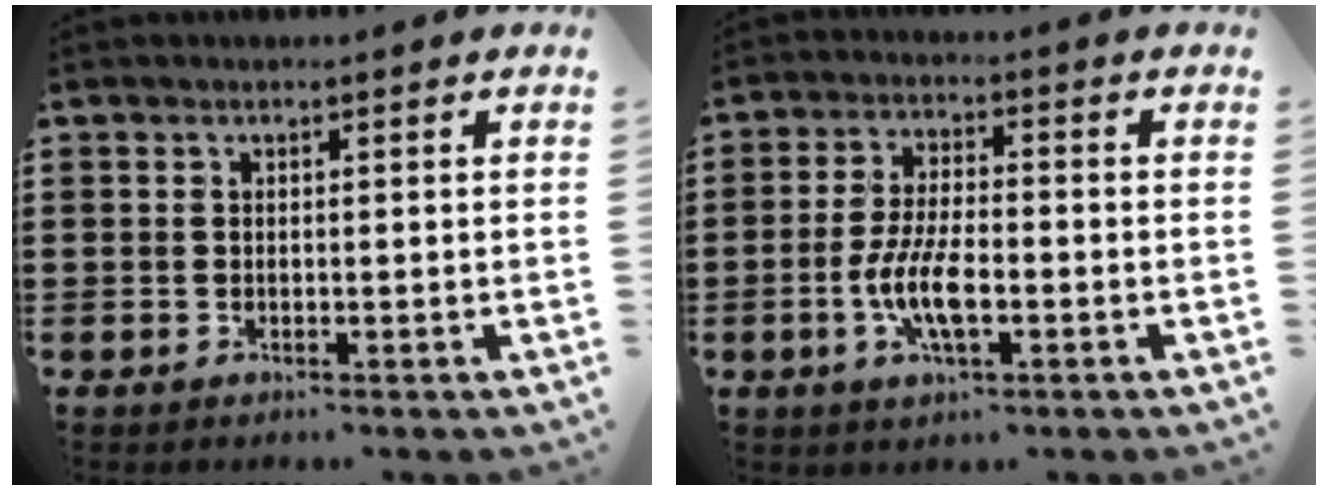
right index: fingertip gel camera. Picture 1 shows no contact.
{"total": 7.7, "force": [-2.4, 2.6, 6.8], "torque": [-0.153, -0.011, -0.049]}